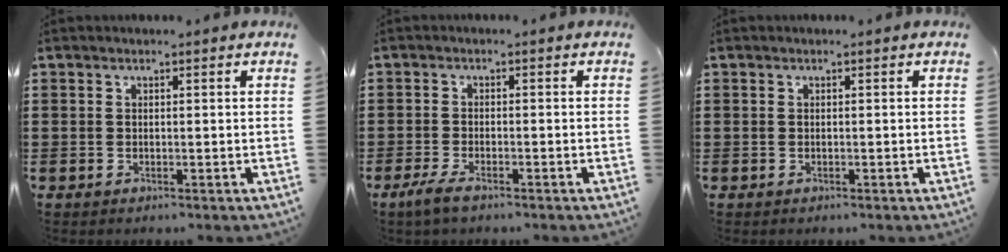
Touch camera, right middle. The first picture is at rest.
{"total": 2.5, "force": [-1.8, 0.5, 1.7], "torque": [-0.042, -0.001, -0.038]}
{"total": 0.0}